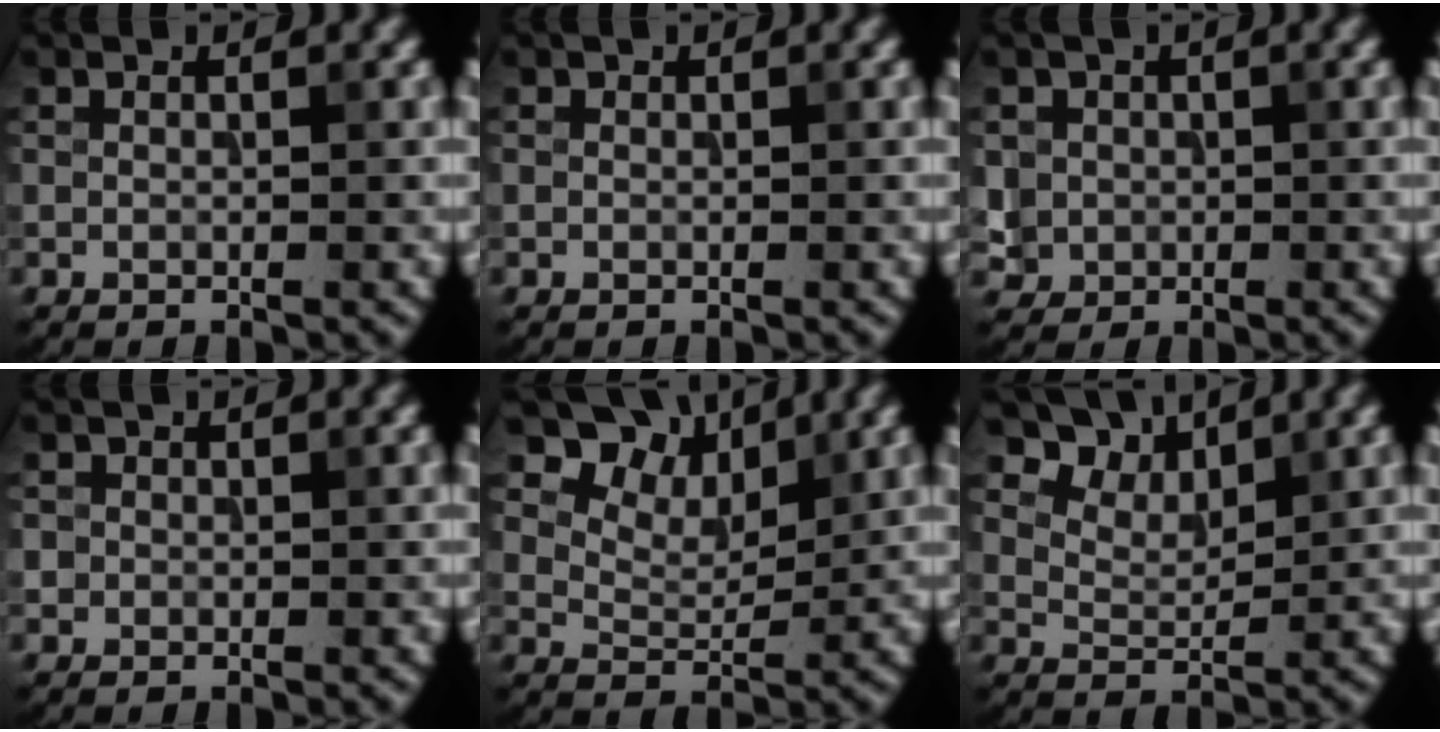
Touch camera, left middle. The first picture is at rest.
{"total": 0.0}
{"total": 2.4, "force": [0.1, 2.3, 0.4], "torque": [0.000, 0.002, 0.009]}
{"total": 0.8, "force": [0.0, 0.8, 0.0], "torque": [0.011, -0.003, 0.000]}
{"total": 5.7, "force": [3.8, 3.3, 2.7], "torque": [-0.045, -0.001, 0.065]}
{"total": 4.6, "force": [3.5, 2.2, 1.8], "torque": [-0.042, -0.001, 0.067]}